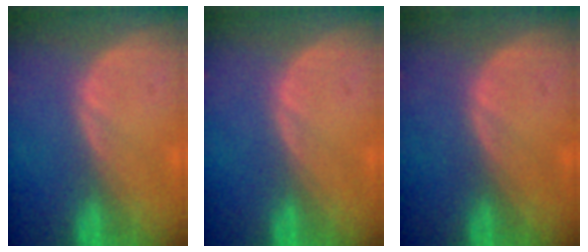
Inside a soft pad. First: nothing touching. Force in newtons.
{"total": 0.0}
{"total": 0.0}